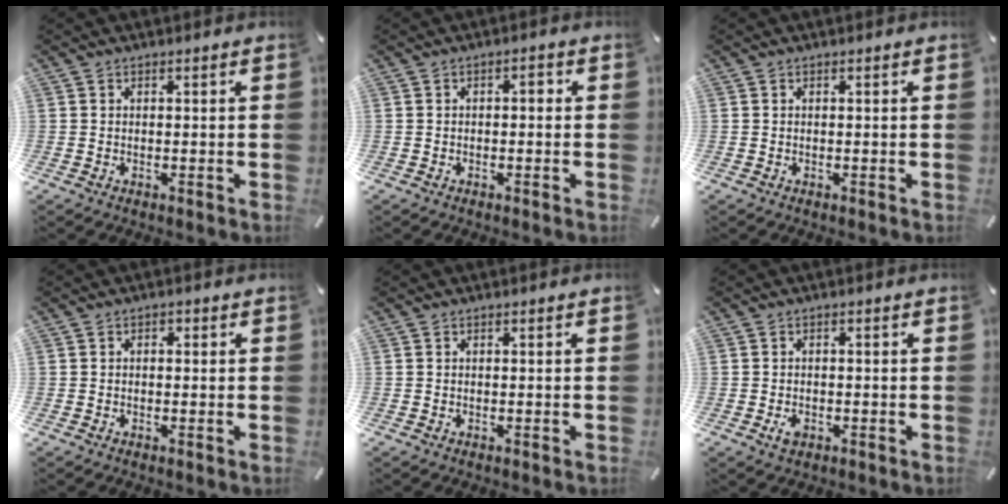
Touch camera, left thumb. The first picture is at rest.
{"total": 1.9, "force": [-0.7, 1.1, 1.3], "torque": [-0.030, 0.009, -0.018]}
{"total": 0.0}
{"total": 0.9, "force": [-0.2, 0.7, 0.4], "torque": [-0.009, 0.004, -0.006]}
{"total": 0.0}
{"total": 2.5, "force": [-0.9, 1.6, 1.6], "torque": [-0.038, 0.002, -0.017]}